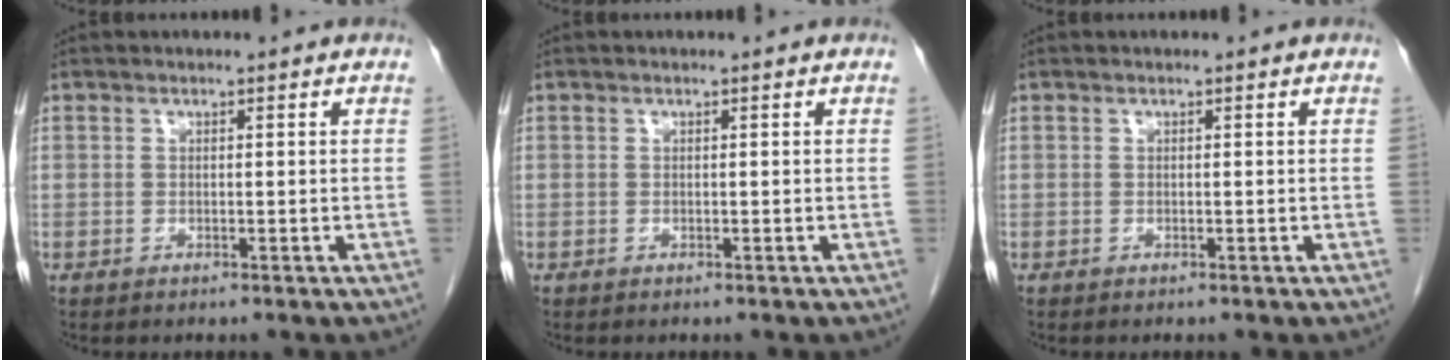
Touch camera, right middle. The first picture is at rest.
{"total": 0.0}
{"total": 0.0}